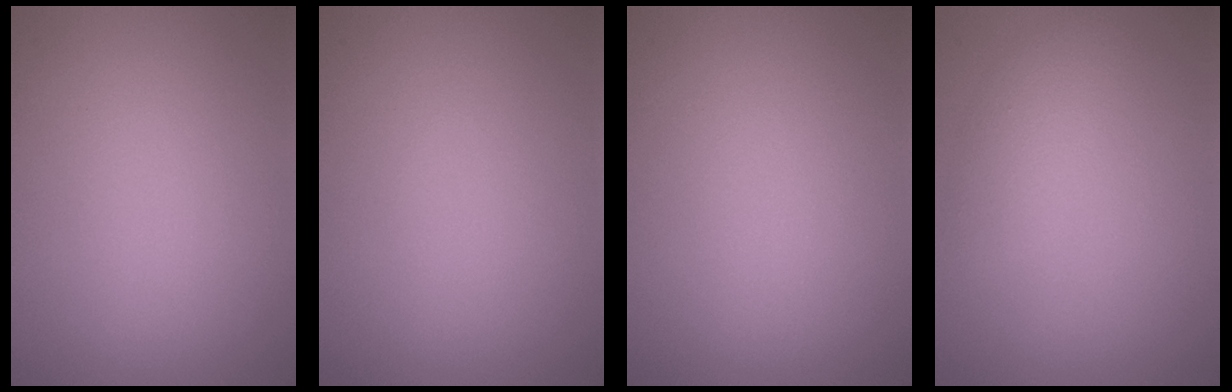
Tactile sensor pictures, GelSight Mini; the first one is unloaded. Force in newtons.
{"total": 0.0}
{"total": 0.0}
{"total": 2.5, "press": 2.5, "slide": 0.0}